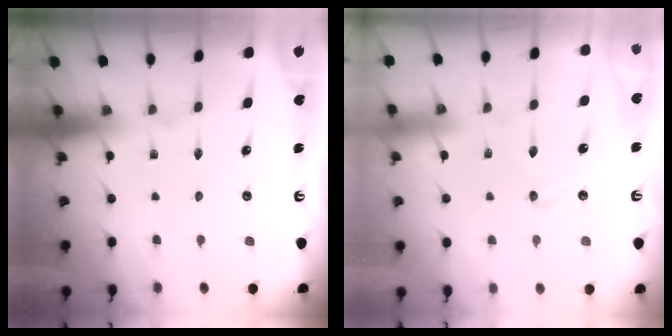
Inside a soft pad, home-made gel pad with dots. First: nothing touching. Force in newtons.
{"total": 5.9, "press": 5.9, "slide": 0.7}